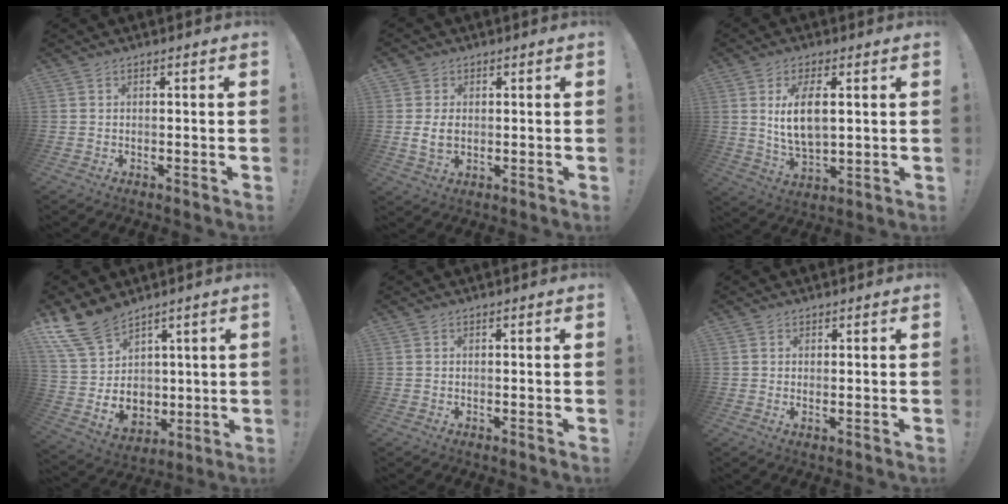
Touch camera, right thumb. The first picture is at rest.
{"total": 5.1, "force": [0.5, 3.9, 3.2], "torque": [-0.050, -0.006, 0.005]}
{"total": 9.7, "force": [2.3, 4.4, 8.3], "torque": [-0.146, -0.012, 0.036]}
{"total": 16.0, "force": [9.6, 10.8, 7.0], "torque": [-0.145, -0.062, 0.195]}
{"total": 0.0}
{"total": 0.9, "force": [0.6, 0.0, 0.6], "torque": [-0.008, -0.001, 0.010]}